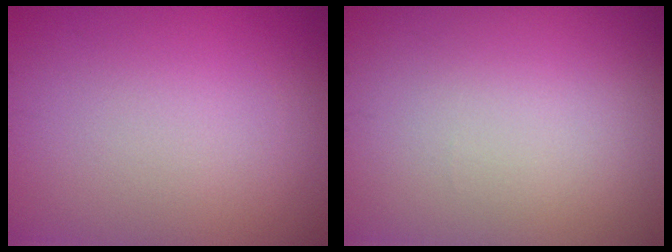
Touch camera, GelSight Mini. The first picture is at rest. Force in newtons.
{"total": 0.0}